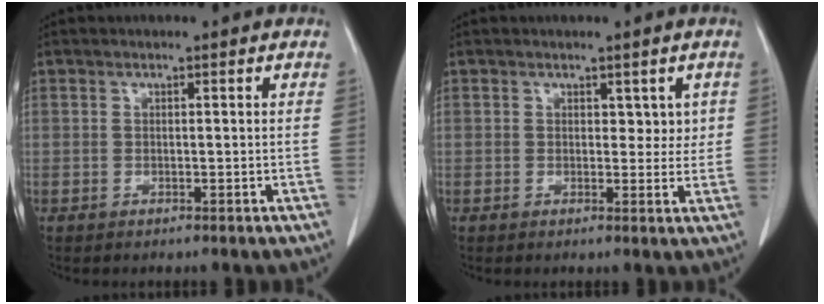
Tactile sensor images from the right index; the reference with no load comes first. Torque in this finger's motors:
{"motor_torque": [-0.21, -0.02, -0.05, -0.01]}